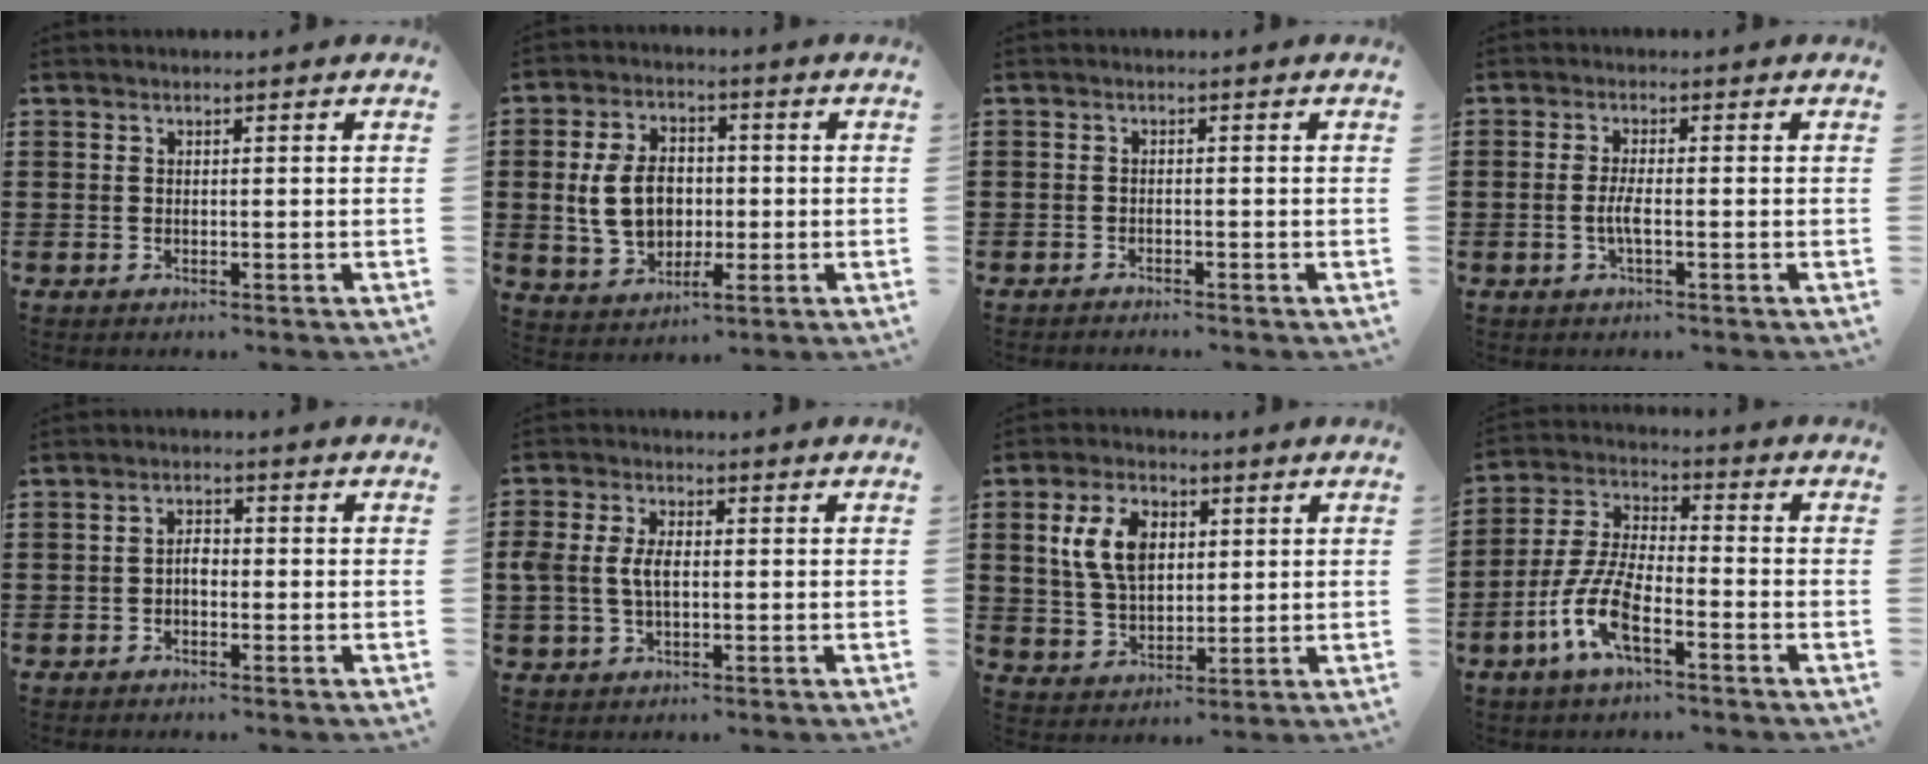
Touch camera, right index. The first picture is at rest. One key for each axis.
{"total": 8.4, "fx": 0.0, "fy": 5.9, "fz": 6.0, "tx": -0.132, "ty": 0.009, "tz": -0.004}
{"total": 1.0, "fx": -1.0, "fy": 0.1, "fz": -0.1, "tx": 0.000, "ty": 0.003, "tz": -0.022}
{"total": 2.8, "fx": -0.8, "fy": 0.5, "fz": 2.6, "tx": -0.061, "ty": -0.005, "tz": -0.018}
{"total": 1.9, "fx": -0.6, "fy": 1.1, "fz": 1.5, "tx": -0.030, "ty": 0.006, "tz": -0.012}
{"total": 4.4, "fx": 0.2, "fy": 2.4, "fz": 3.7, "tx": -0.095, "ty": 0.002, "tz": -0.004}
{"total": 8.3, "fx": 2.3, "fy": 5.2, "fz": 6.0, "tx": -0.144, "ty": 0.014, "tz": 0.036}
{"total": 8.9, "fx": -4.4, "fy": 2.8, "fz": 7.2, "tx": -0.186, "ty": -0.012, "tz": -0.092}